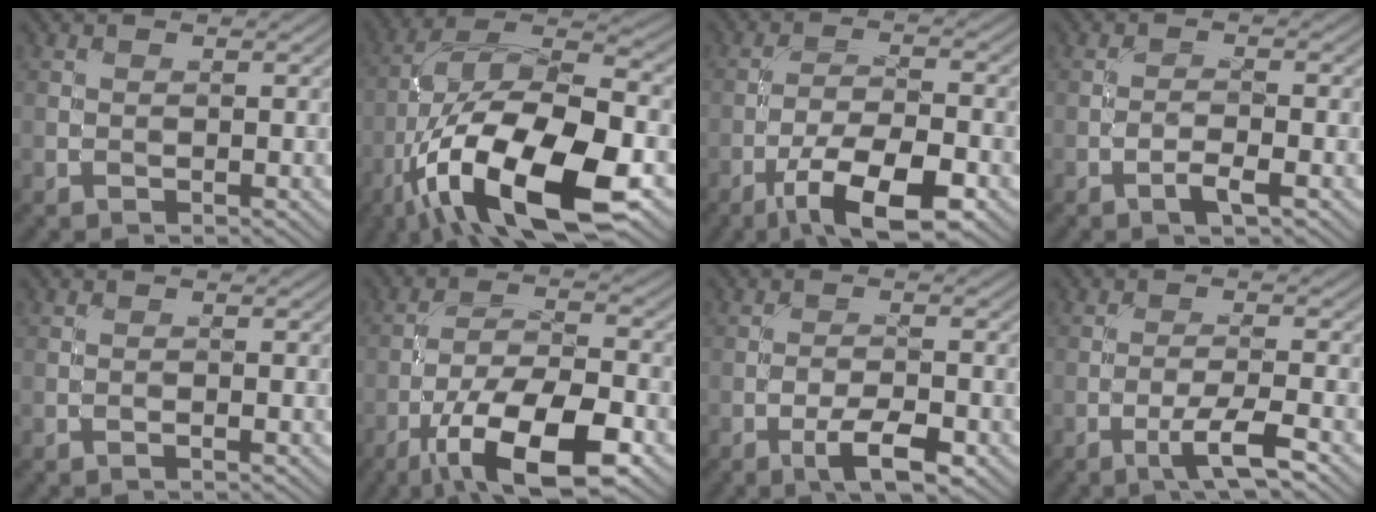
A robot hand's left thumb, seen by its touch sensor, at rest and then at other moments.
{"total": 18.5, "force": [-7.7, 7.3, 15.2], "torque": [-0.294, -0.010, -0.139]}
{"total": 10.2, "force": [-5.9, 3.1, 7.7], "torque": [-0.135, -0.001, -0.107]}
{"total": 2.1, "force": [-1.3, 0.3, 1.7], "torque": [-0.038, 0.004, -0.029]}
{"total": 0.0}
{"total": 12.9, "force": [-7.1, 4.2, 9.8], "torque": [-0.179, -0.004, -0.134]}
{"total": 4.7, "force": [-2.6, 1.3, 3.8], "torque": [-0.069, 0.003, -0.044]}
{"total": 4.8, "force": [-2.8, 0.6, 3.9], "torque": [-0.068, 0.008, -0.053]}